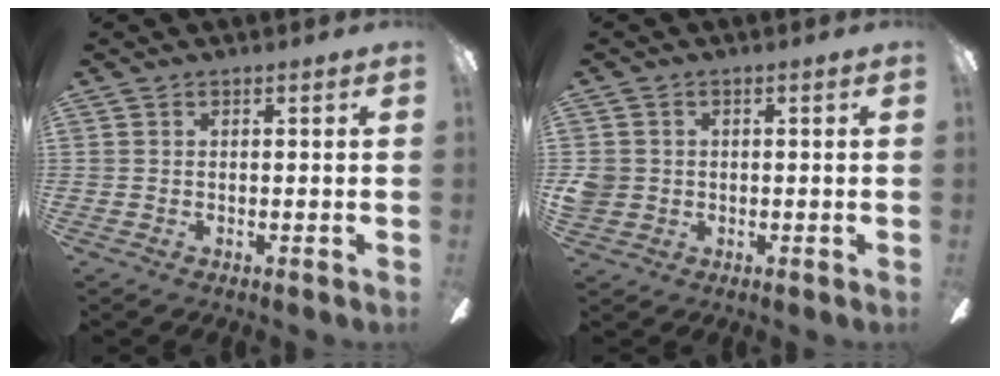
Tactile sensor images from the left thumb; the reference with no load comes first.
{"total": 3.5, "force": [0.0, 3.4, 0.9], "torque": [-0.011, 0.007, 0.001]}